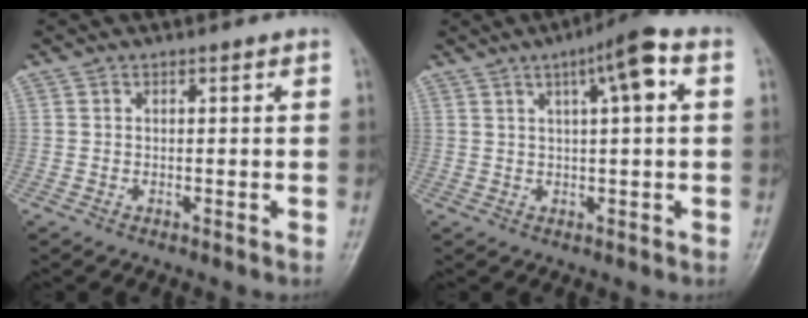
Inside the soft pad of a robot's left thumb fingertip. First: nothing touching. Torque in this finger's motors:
{"motor_torque": [-0.16, 0.38, -0.25, 0.01, 0.21]}